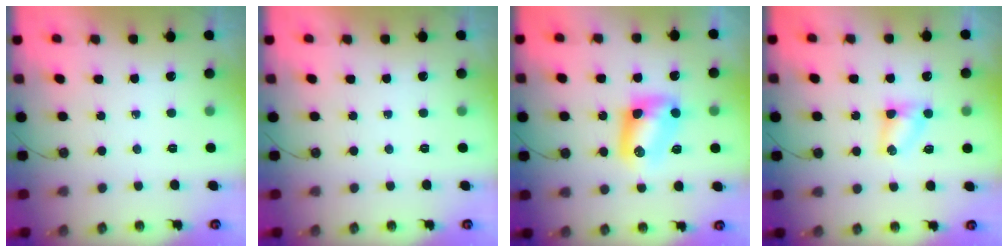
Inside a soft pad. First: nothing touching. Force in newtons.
{"total": 0.0}
{"total": 9.4, "press": 9.2, "slide": 1.6}
{"total": 4.2, "press": 4.1, "slide": 0.5}